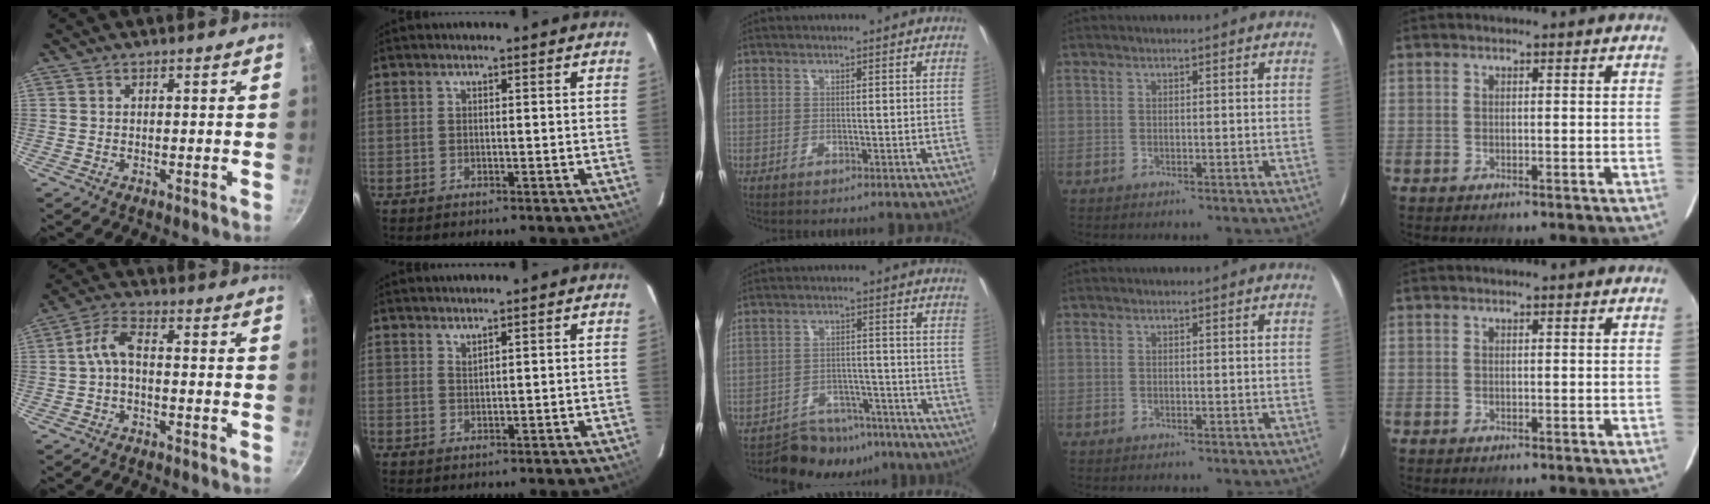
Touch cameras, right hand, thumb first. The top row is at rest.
{"thumb": {"total": 4.8, "force": [-1.1, 2.4, 4.1], "torque": [-0.088, 0.028, -0.029]}, "index": {"total": 1.0, "force": [0.9, 0.0, 0.3], "torque": [-0.005, -0.003, 0.017]}, "middle": {"total": 4.6, "force": [-2.9, 3.5, 0.7], "torque": [-0.027, 0.007, -0.032]}}